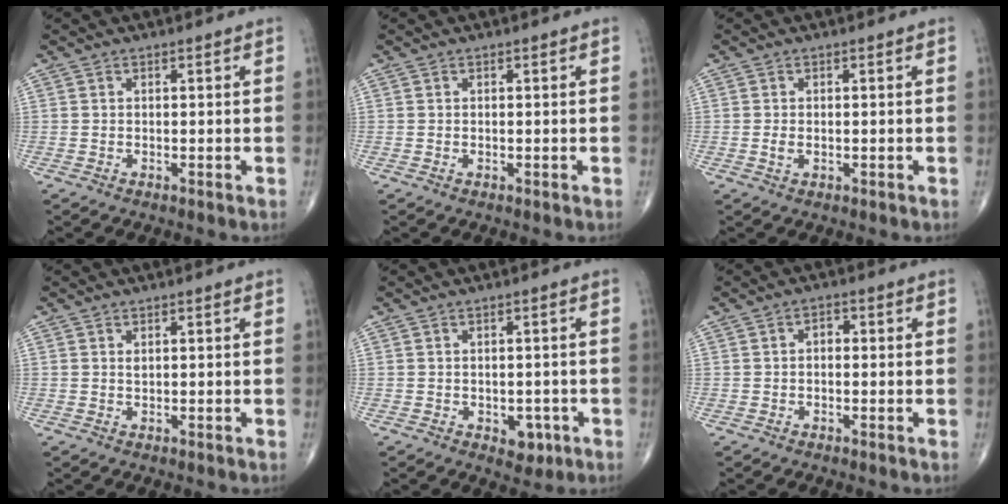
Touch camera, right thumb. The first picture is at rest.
{"total": 0.0}
{"total": 1.4, "force": [-0.2, 0.8, 1.1], "torque": [-0.026, -0.001, -0.005]}
{"total": 0.6, "force": [0.3, 0.2, 0.4], "torque": [-0.003, -0.001, 0.006]}
{"total": 3.7, "force": [-1.4, 2.5, 2.4], "torque": [-0.010, 0.004, -0.013]}
{"total": 1.8, "force": [0.0, 1.2, 1.3], "torque": [-0.012, 0.008, -0.005]}